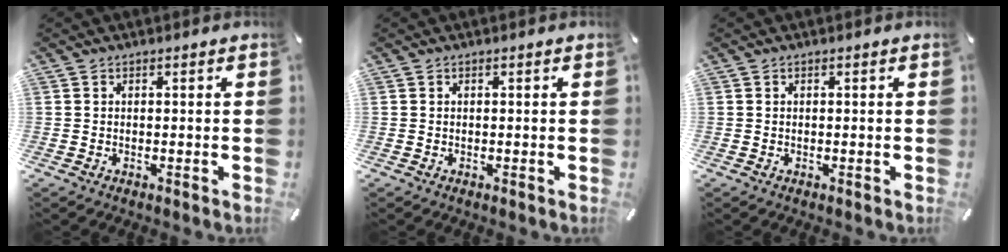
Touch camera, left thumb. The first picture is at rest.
{"total": 0.0}
{"total": 0.0}